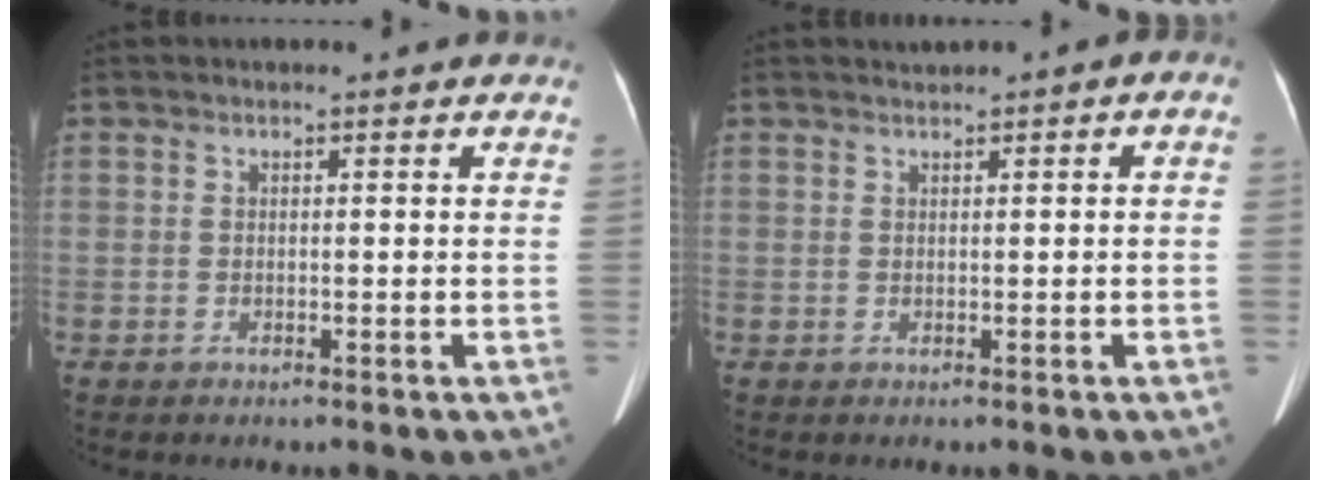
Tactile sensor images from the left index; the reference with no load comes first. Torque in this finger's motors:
{"motor_torque": [0.50, -0.55, 0.02, 0.05]}